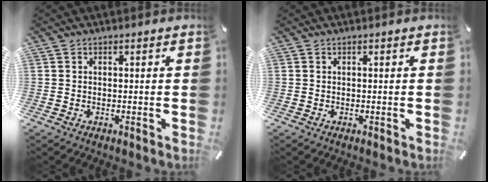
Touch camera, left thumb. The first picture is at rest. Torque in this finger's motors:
{"motor_torque": [-0.04, 0.03, -0.02, -0.02, 0.00]}